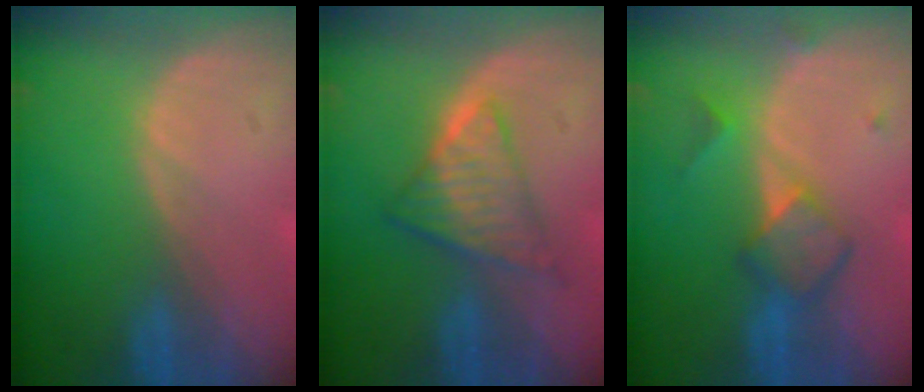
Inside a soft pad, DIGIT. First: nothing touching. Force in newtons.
{"total": 6.7, "press": 6.0, "slide": 3.0}
{"total": 5.1, "press": 5.1, "slide": 0.4}